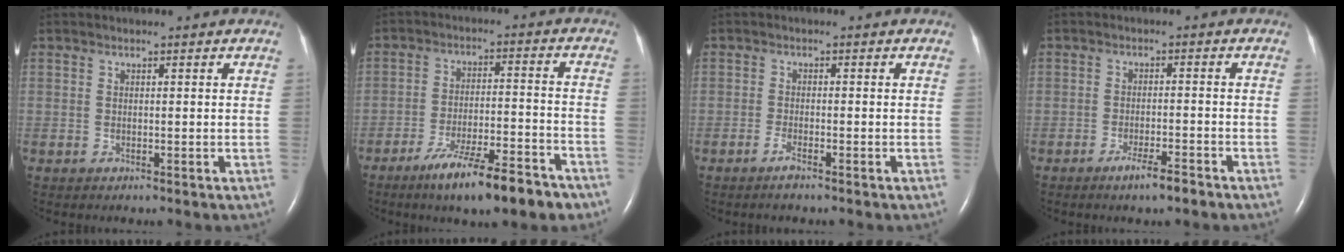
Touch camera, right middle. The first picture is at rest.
{"total": 12.4, "force": [-8.8, 2.0, 8.5], "torque": [-0.134, -0.011, -0.140]}
{"total": 1.7, "force": [-1.4, 0.0, 1.0], "torque": [-0.031, -0.003, -0.028]}
{"total": 3.9, "force": [-2.8, 0.2, 2.7], "torque": [-0.051, -0.005, -0.048]}